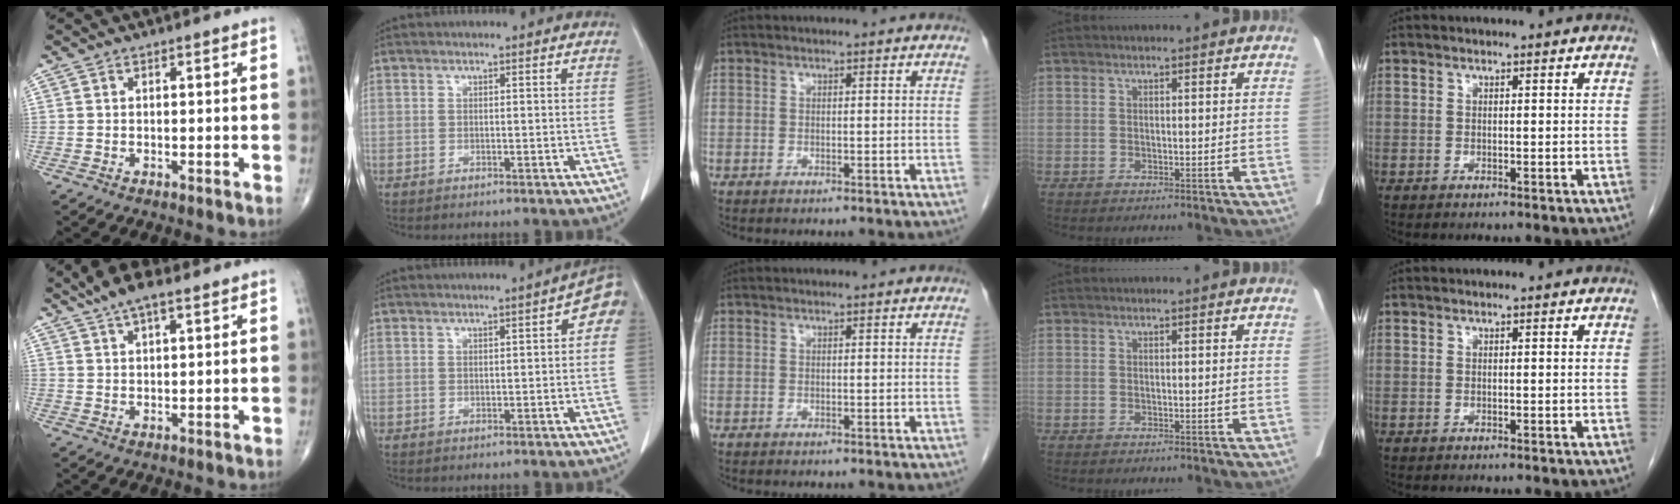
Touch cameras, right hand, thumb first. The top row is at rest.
{"thumb": {"total": 6.7, "force": [4.7, 2.0, 4.3], "torque": [-0.075, -0.002, 0.084]}, "index": {"total": 3.8, "force": [0.8, 1.1, 3.5], "torque": [-0.034, 0.015, 0.004]}}